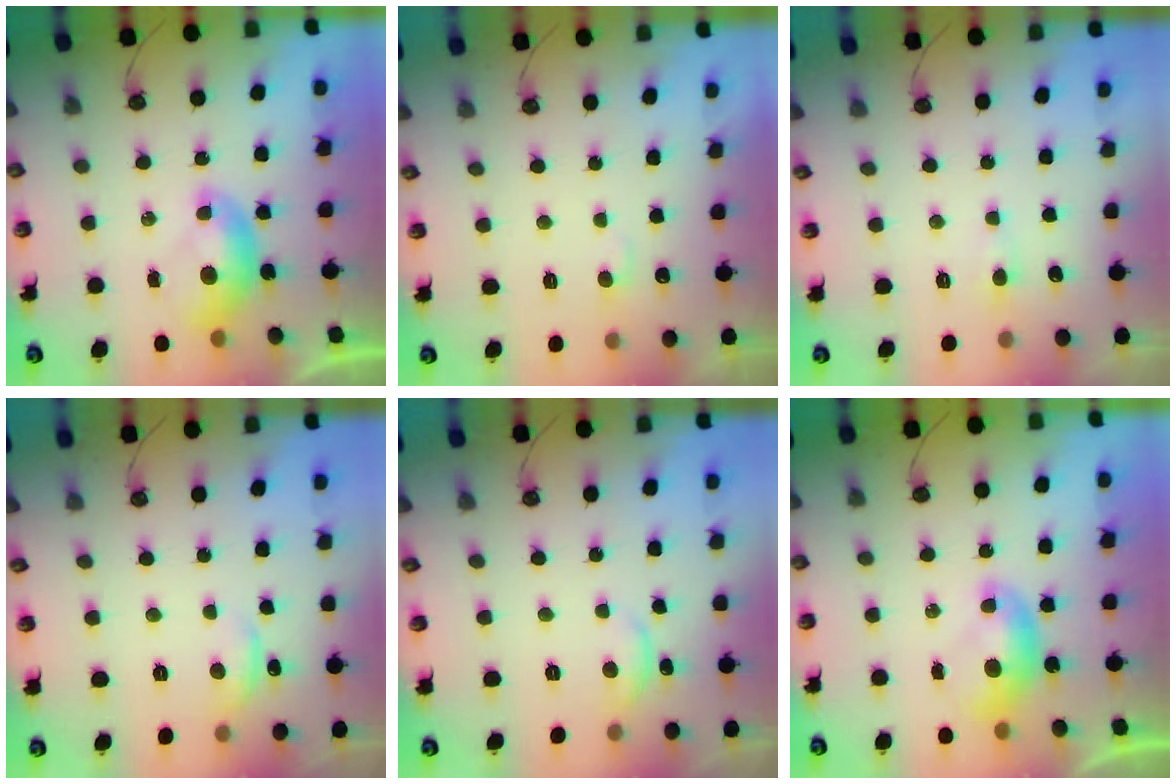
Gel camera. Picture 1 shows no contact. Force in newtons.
{"total": 2.8, "press": 2.7, "slide": 0.4}
{"total": 1.6, "press": 1.6, "slide": 0.5}
{"total": 1.8, "press": 1.6, "slide": 0.8}
{"total": 0.5, "press": 0.4, "slide": 0.3}
{"total": 0.0}